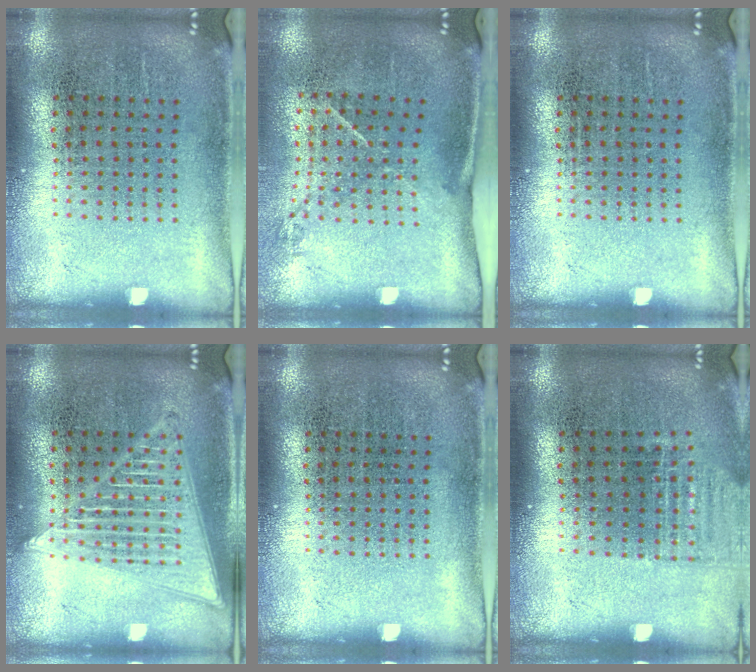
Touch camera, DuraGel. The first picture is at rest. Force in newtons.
{"total": 1.5, "press": 0.9, "slide": 1.1}
{"total": 0.0}
{"total": 2.2, "press": 2.2, "slide": 0.3}
{"total": 0.0}
{"total": 0.9, "press": 0.9, "slide": 0.3}